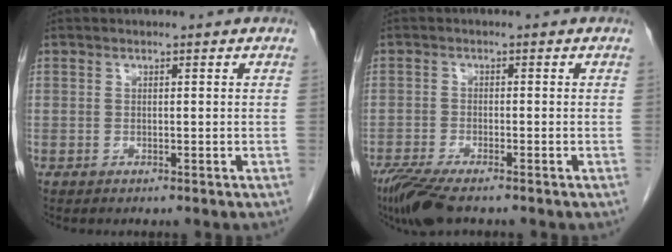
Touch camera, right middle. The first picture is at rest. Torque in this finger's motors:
{"motor_torque": [0.76, -0.59, 0.17, 0.07]}